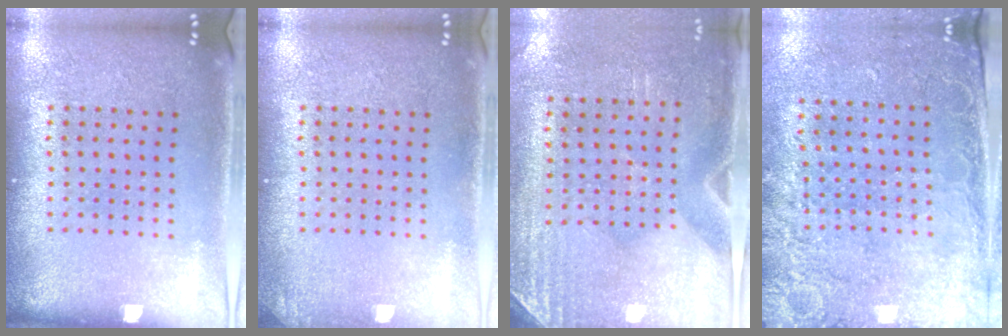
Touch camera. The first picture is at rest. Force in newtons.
{"total": 0.7, "press": 0.7, "slide": 0.1}
{"total": 3.0, "press": 2.6, "slide": 1.5}
{"total": 2.6, "press": 2.1, "slide": 1.4}